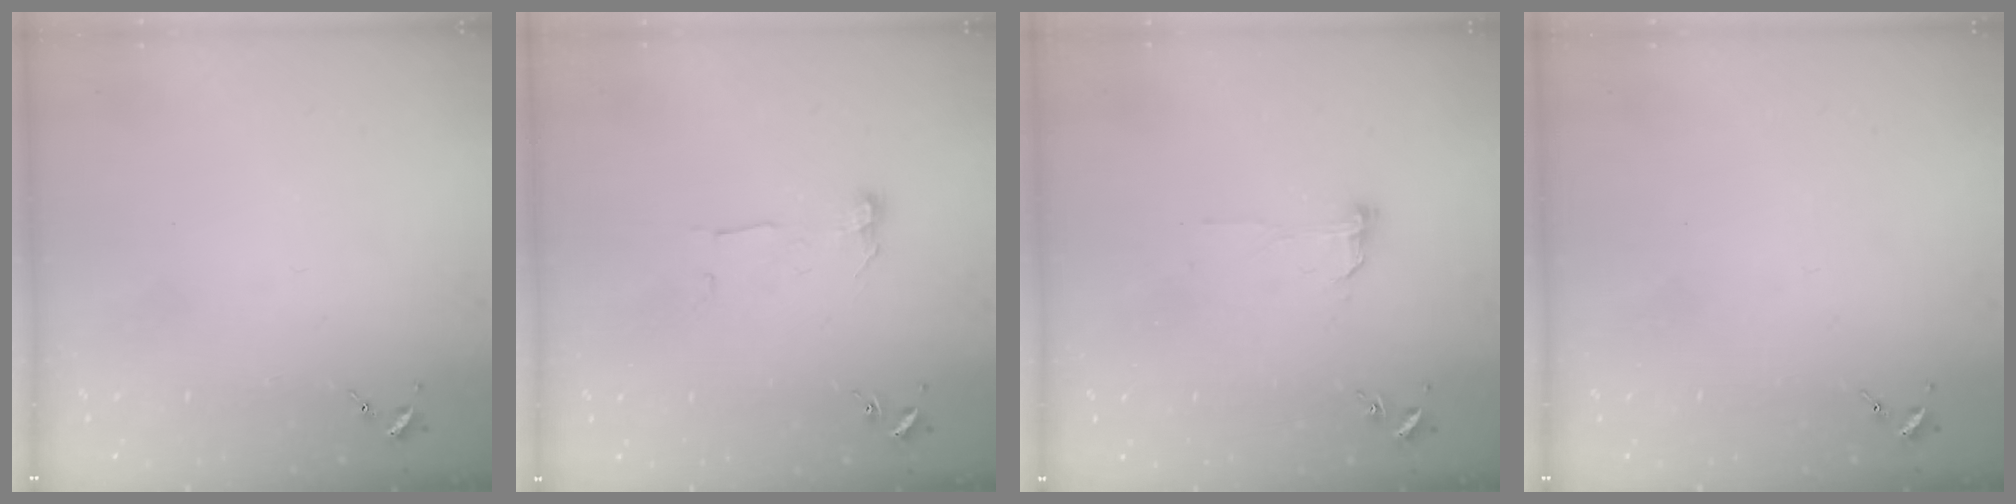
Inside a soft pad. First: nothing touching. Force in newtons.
{"total": 6.4, "press": 6.4, "slide": 0.3}
{"total": 6.4, "press": 6.3, "slide": 0.5}
{"total": 0.0}